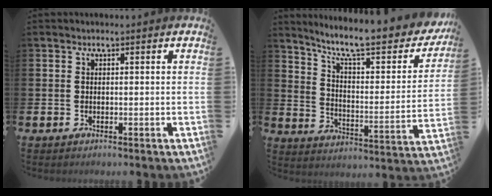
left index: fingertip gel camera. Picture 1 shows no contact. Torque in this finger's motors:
{"motor_torque": [0.24, -1.15, 0.83, 0.21]}